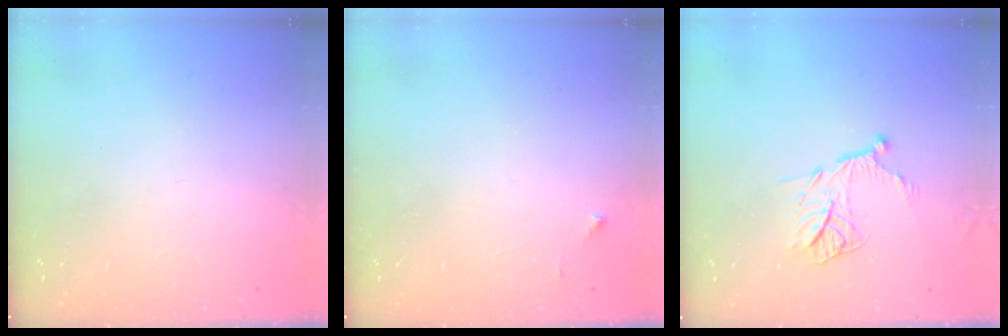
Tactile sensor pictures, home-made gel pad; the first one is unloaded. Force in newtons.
{"total": 2.0, "press": 2.0, "slide": 0.2}
{"total": 12.3, "press": 12.2, "slide": 1.2}